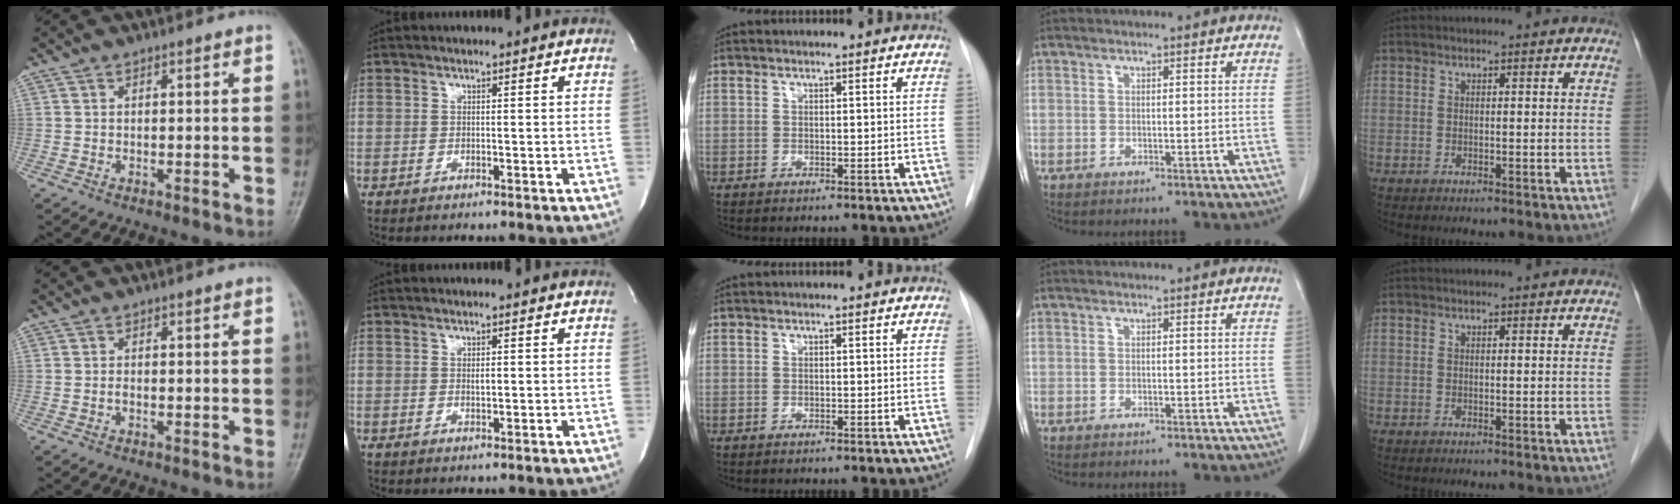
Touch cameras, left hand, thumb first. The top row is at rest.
{"thumb": {"total": 0.8, "force": [-0.3, 0.3, 0.7], "torque": [-0.010, 0.005, -0.005]}, "index": {"total": 0.8, "force": [-0.1, 0.3, 0.7], "torque": [-0.013, -0.006, -0.001]}}